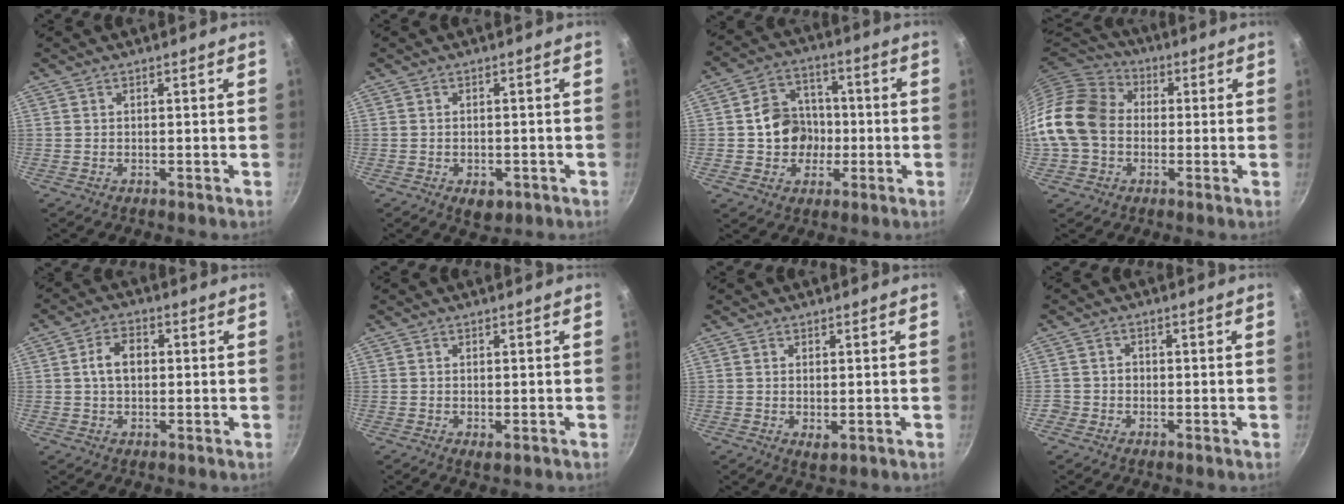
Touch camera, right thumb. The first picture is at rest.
{"total": 3.9, "force": [-1.6, 2.4, 2.6], "torque": [-0.029, 0.005, -0.013]}
{"total": 10.5, "force": [-0.9, 9.2, 5.0], "torque": [-0.047, 0.025, -0.020]}
{"total": 16.2, "force": [-0.3, 12.9, 9.8], "torque": [-0.172, 0.036, -0.019]}
{"total": 5.9, "force": [0.5, 4.0, 4.3], "torque": [-0.060, 0.014, 0.003]}
{"total": 1.4, "force": [-0.3, 0.6, 1.2], "torque": [-0.021, -0.005, -0.004]}
{"total": 2.2, "force": [-0.1, 1.1, 2.0], "torque": [-0.032, -0.009, 0.000]}
{"total": 2.1, "force": [-0.7, 1.9, 0.5], "torque": [0.005, 0.008, -0.013]}